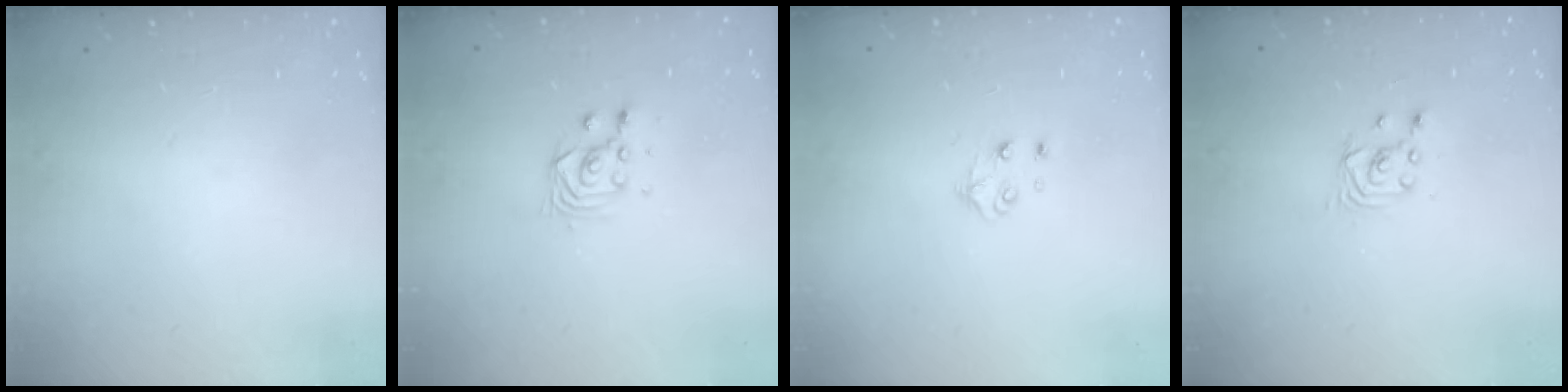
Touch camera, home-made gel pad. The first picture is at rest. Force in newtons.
{"total": 2.8, "press": 2.8, "slide": 0.2}
{"total": 4.5, "press": 4.5, "slide": 0.4}
{"total": 2.2, "press": 2.2, "slide": 0.3}